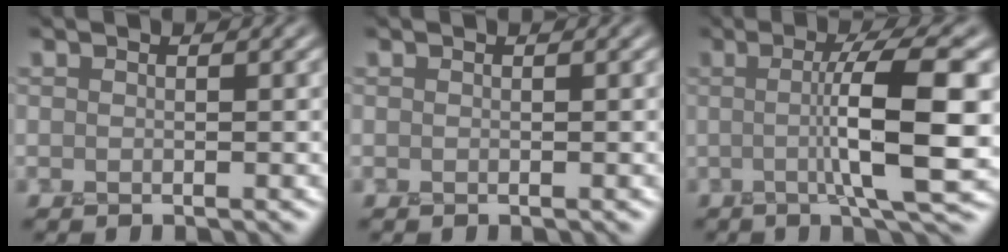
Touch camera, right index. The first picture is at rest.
{"total": 0.0}
{"total": 8.4, "force": [0.0, 1.6, 8.3], "torque": [-0.116, 0.002, -0.003]}